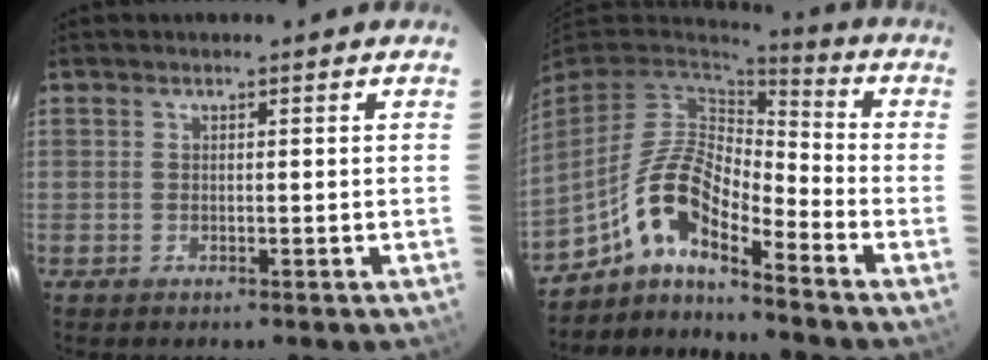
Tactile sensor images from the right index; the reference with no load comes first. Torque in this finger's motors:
{"motor_torque": [1.15, -0.99, 0.65, 0.13]}